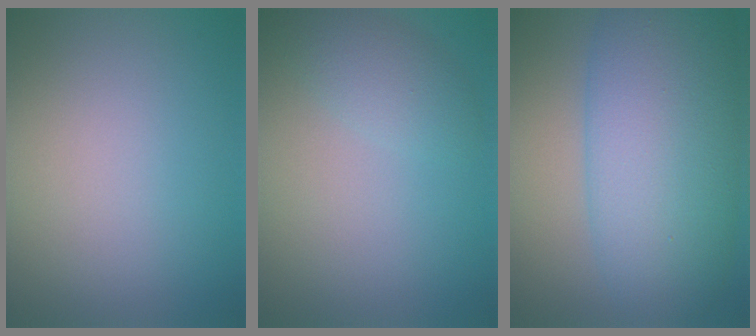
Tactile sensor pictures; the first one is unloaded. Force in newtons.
{"total": 2.3, "press": 2.3, "slide": 0.1}
{"total": 11.5, "press": 11.5, "slide": 0.2}